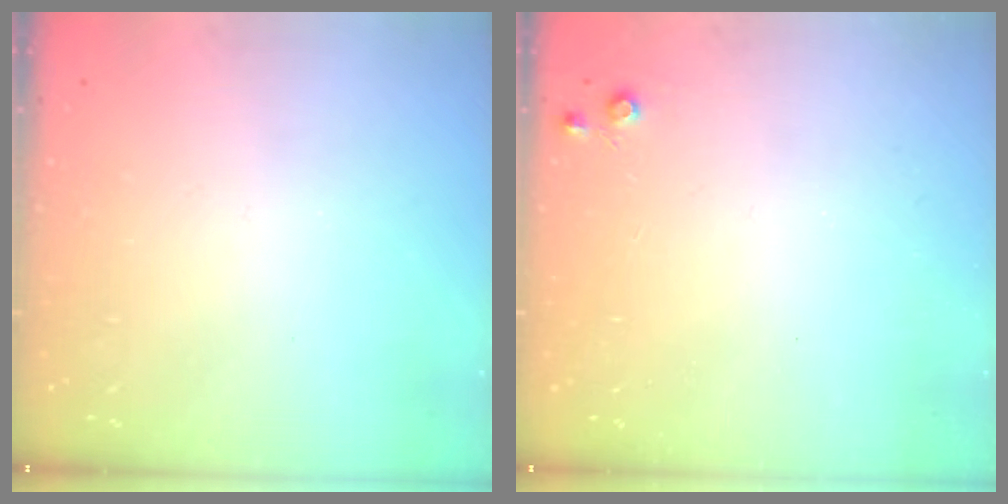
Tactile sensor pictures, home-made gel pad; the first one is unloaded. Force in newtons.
{"total": 3.9, "press": 3.8, "slide": 0.6}